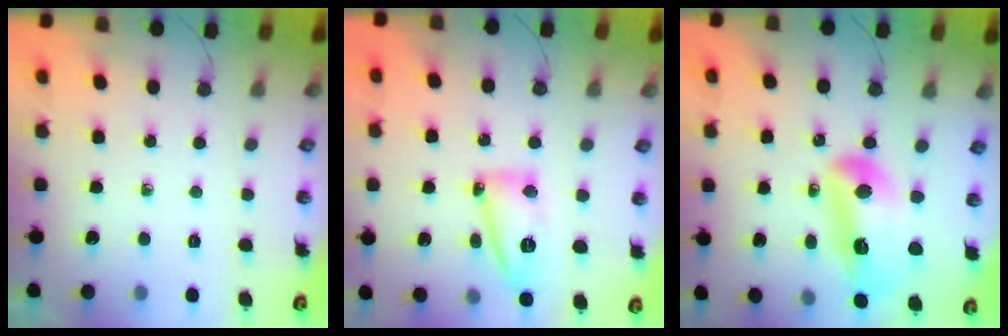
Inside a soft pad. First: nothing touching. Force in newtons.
{"total": 12.2, "press": 12.1, "slide": 1.1}
{"total": 14.9, "press": 14.8, "slide": 1.7}